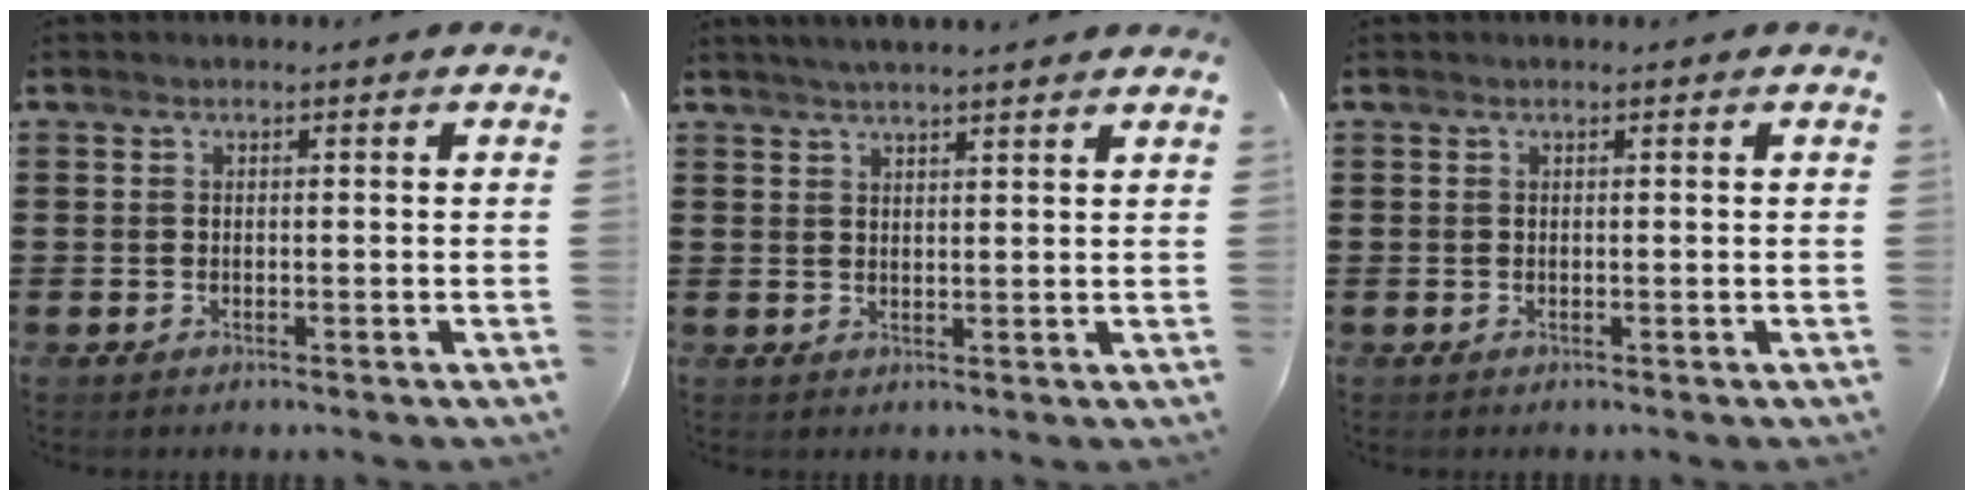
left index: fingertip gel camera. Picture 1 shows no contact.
{"total": 2.4, "force": [2.2, -0.4, 0.6], "torque": [-0.018, -0.003, 0.041]}
{"total": 0.0}